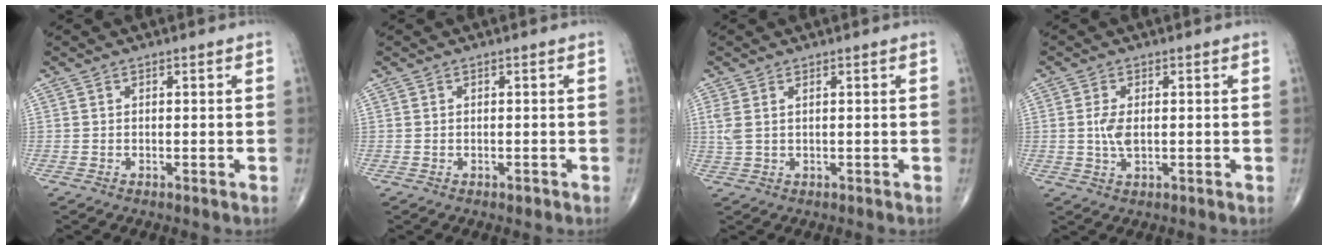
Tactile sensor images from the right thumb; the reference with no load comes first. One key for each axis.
{"total": 0.6, "fx": -0.3, "fy": 0.3, "fz": 0.4, "tx": -0.003, "ty": 0.000, "tz": -0.006}
{"total": 2.7, "fx": 0.8, "fy": 1.3, "fz": 2.2, "tx": -0.072, "ty": 0.011, "tz": 0.023}
{"total": 3.5, "fx": 0.1, "fy": 1.7, "fz": 3.1, "tx": -0.070, "ty": -0.002, "tz": 0.003}